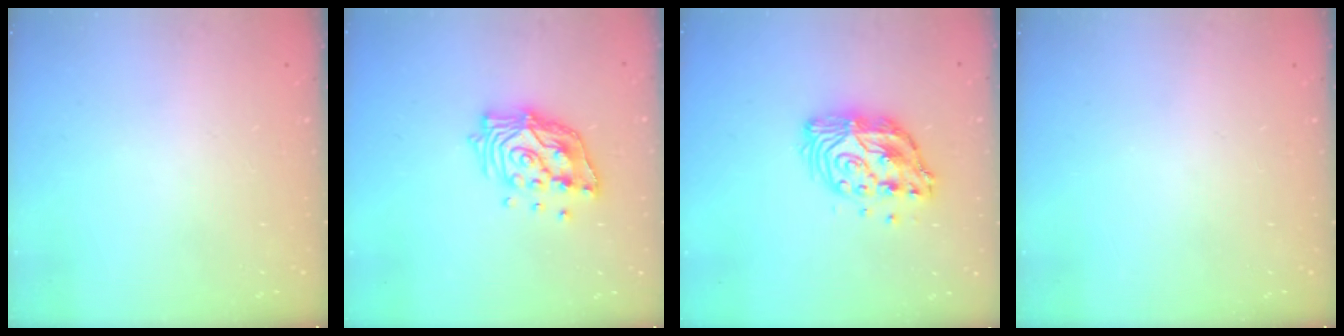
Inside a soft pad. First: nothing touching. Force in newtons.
{"total": 13.9, "press": 13.8, "slide": 1.4}
{"total": 12.6, "press": 12.6, "slide": 1.0}
{"total": 0.0}